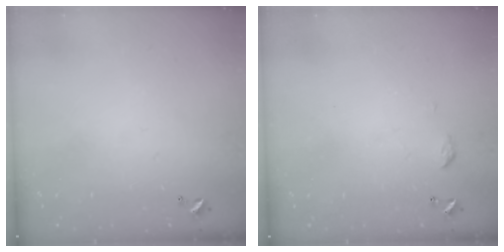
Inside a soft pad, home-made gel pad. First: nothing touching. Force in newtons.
{"total": 4.6, "press": 4.5, "slide": 0.6}